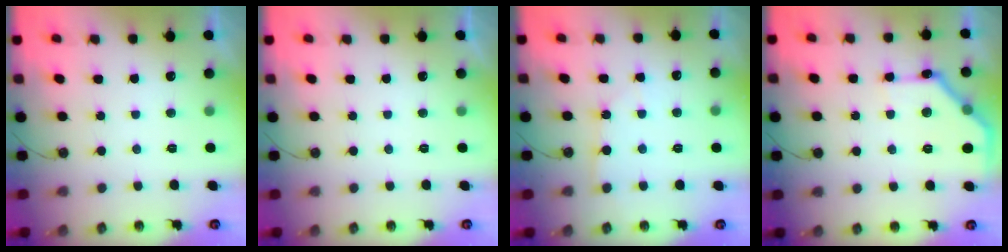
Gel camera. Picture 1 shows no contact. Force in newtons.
{"total": 0.0}
{"total": 4.8, "press": 4.8, "slide": 0.6}
{"total": 15.3, "press": 15.3, "slide": 0.3}